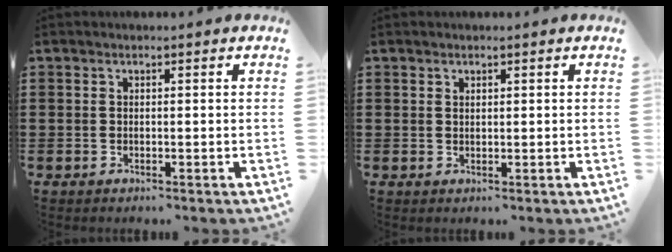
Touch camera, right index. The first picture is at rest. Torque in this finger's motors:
{"motor_torque": [-0.32, -0.07, -0.08, -0.01]}